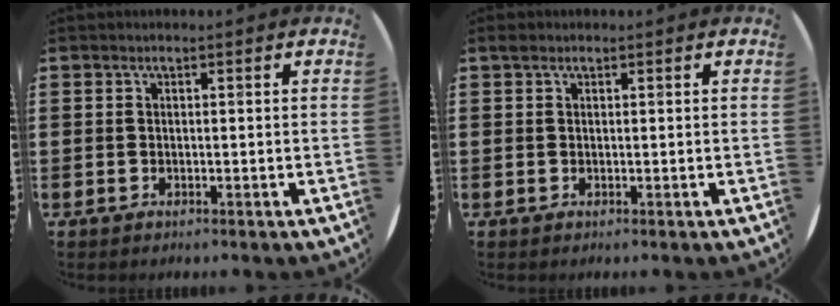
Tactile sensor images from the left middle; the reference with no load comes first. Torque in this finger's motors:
{"motor_torque": [0.24, -0.11, -0.01, 0.00]}